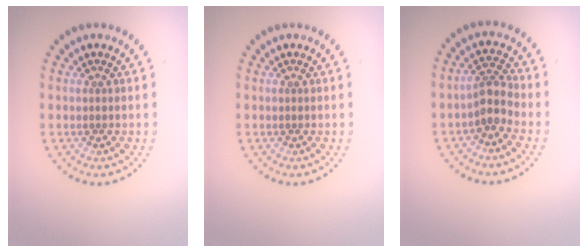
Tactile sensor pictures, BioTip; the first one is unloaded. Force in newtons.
{"total": 0.0}
{"total": 2.4, "press": 1.9, "slide": 1.5}